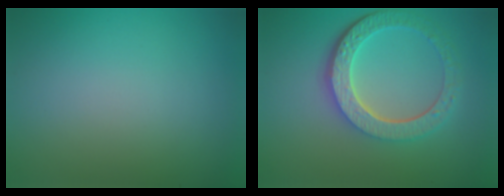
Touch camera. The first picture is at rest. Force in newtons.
{"total": 6.1, "press": 4.6, "slide": 4.1}